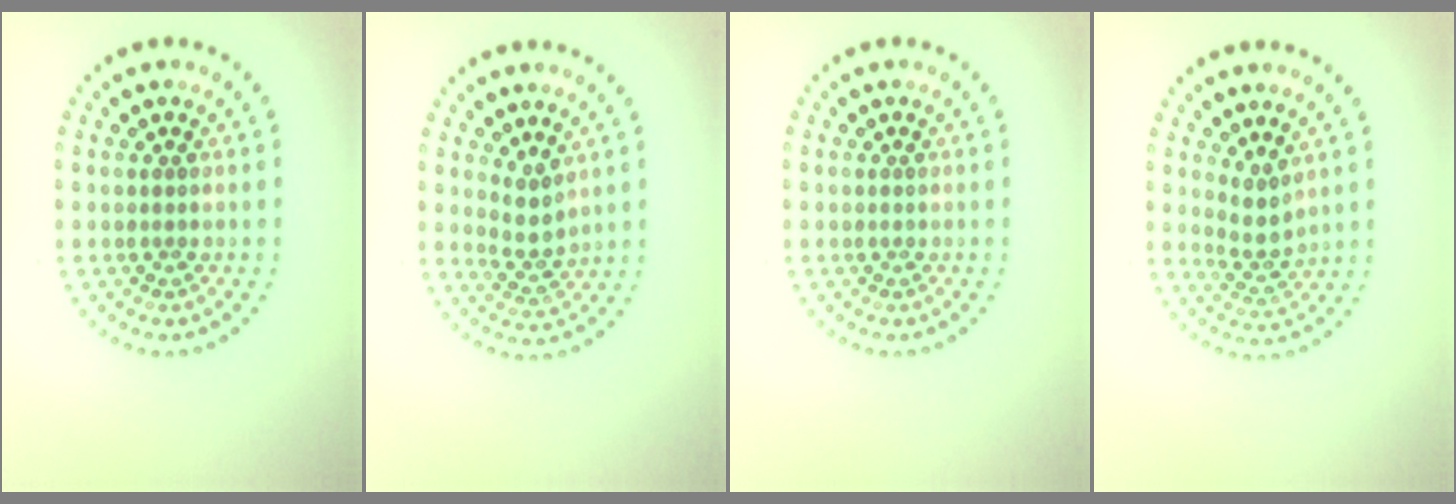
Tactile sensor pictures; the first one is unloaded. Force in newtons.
{"total": 2.2, "press": 1.6, "slide": 1.4}
{"total": 0.0}
{"total": 2.2, "press": 1.6, "slide": 1.5}